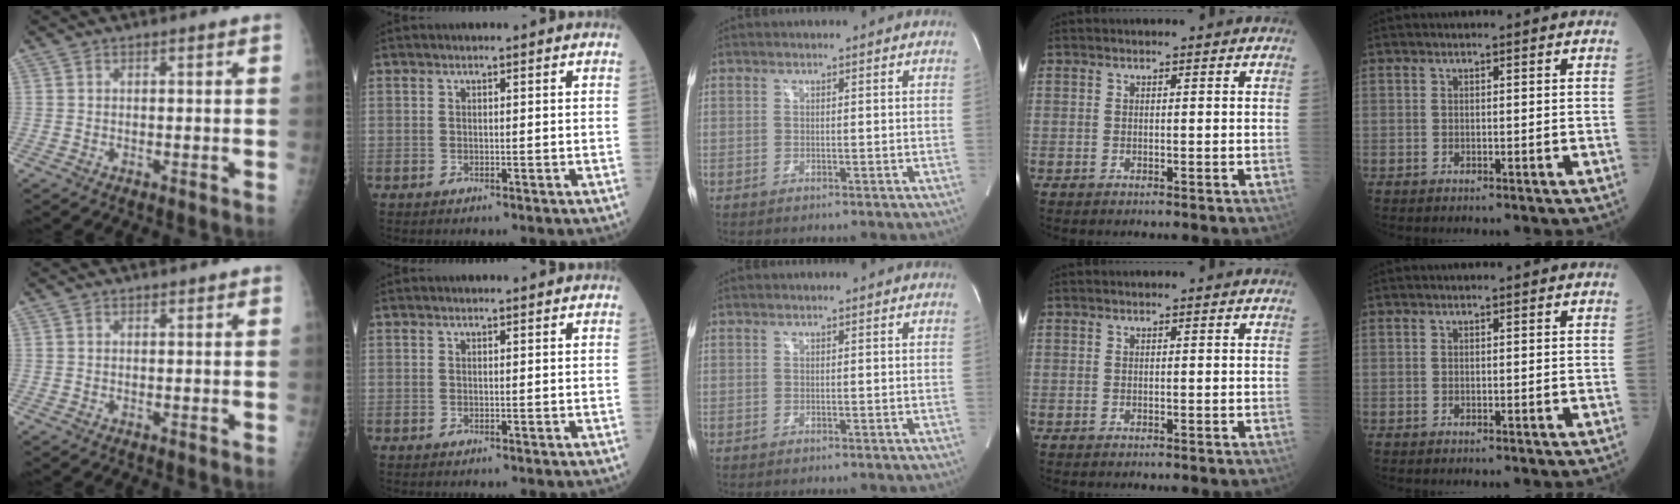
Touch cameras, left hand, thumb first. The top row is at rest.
{"index": {"total": 0.6, "force": [0.5, 0.2, -0.1], "torque": [0.000, 0.002, 0.007]}}